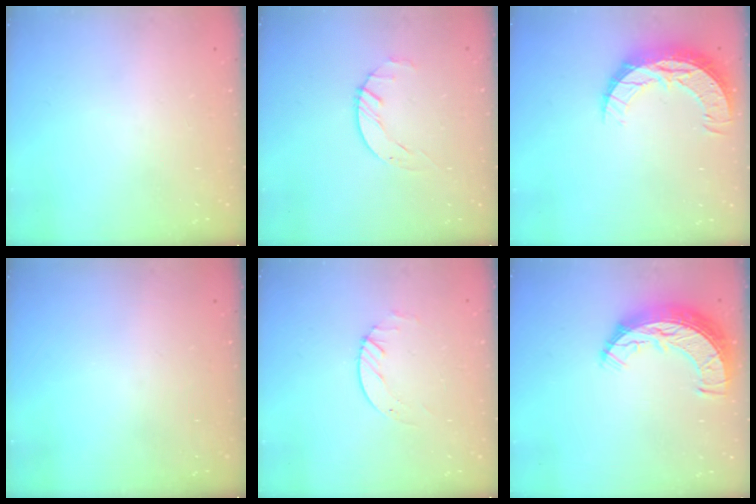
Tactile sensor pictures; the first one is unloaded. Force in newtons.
{"total": 1.5, "press": 1.5, "slide": 0.2}
{"total": 10.2, "press": 10.2, "slide": 0.6}
{"total": 0.0}
{"total": 2.0, "press": 2.0, "slide": 0.2}
{"total": 11.7, "press": 11.7, "slide": 0.9}